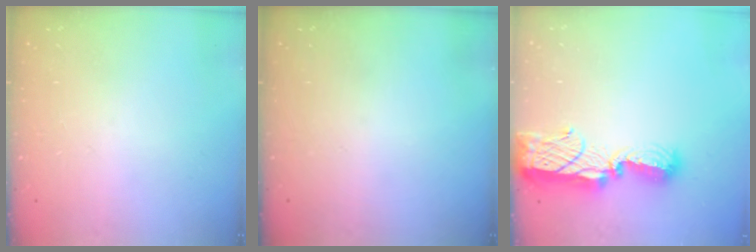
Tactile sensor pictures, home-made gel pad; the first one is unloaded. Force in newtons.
{"total": 0.0}
{"total": 14.1, "press": 14.1, "slide": 0.7}